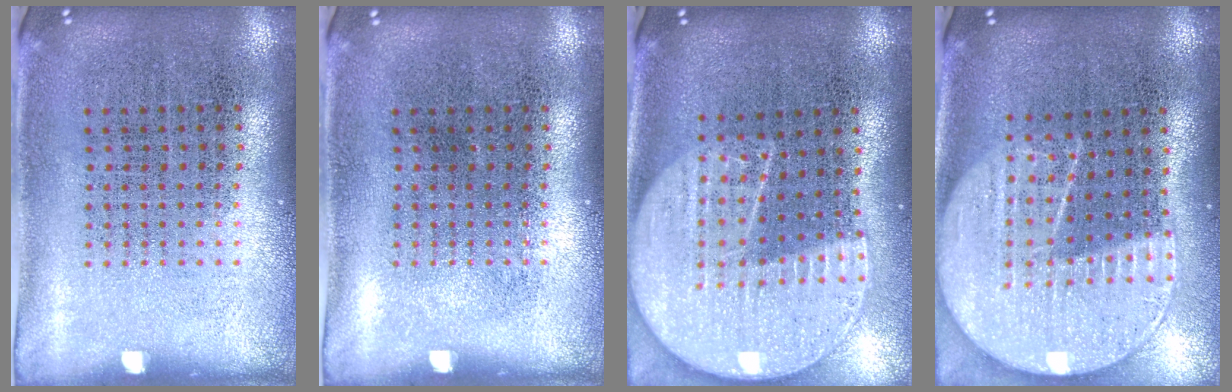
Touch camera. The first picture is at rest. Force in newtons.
{"total": 0.0}
{"total": 2.3, "press": 2.0, "slide": 1.1}
{"total": 2.2, "press": 1.9, "slide": 1.0}